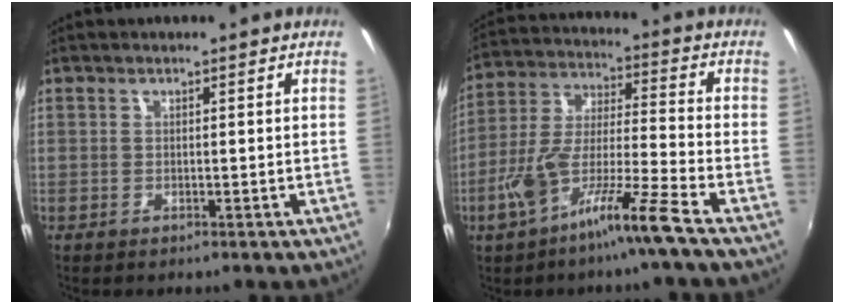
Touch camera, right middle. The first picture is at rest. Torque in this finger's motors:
{"motor_torque": [-0.11, -0.29, 0.38, 0.10]}